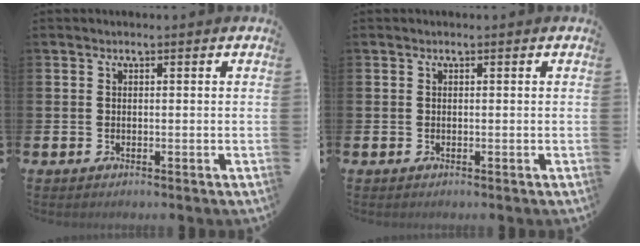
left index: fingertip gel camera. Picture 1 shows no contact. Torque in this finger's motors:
{"motor_torque": [-0.08, 0.00, 0.00, 0.00]}